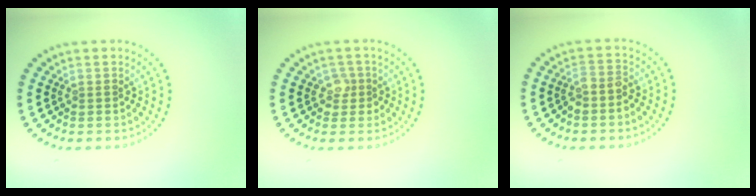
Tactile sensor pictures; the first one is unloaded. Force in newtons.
{"total": 1.6, "press": 1.4, "slide": 0.9}
{"total": 1.7, "press": 1.4, "slide": 0.9}